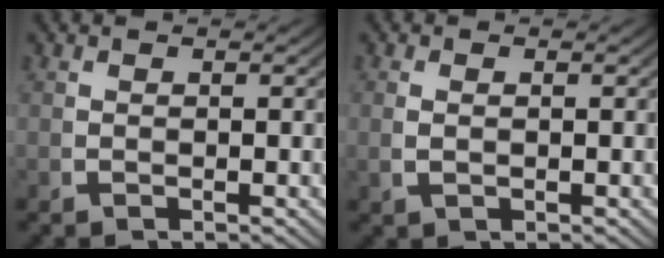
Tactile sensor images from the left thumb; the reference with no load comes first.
{"total": 0.7, "force": [0.2, 0.3, 0.7], "torque": [-0.018, 0.000, 0.009]}